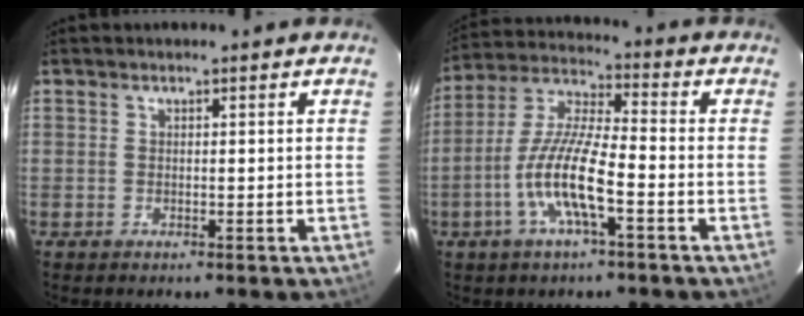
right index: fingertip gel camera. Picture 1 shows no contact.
{"total": 12.1, "force": [-4.6, 2.1, 11.0], "torque": [-0.229, -0.004, -0.091]}